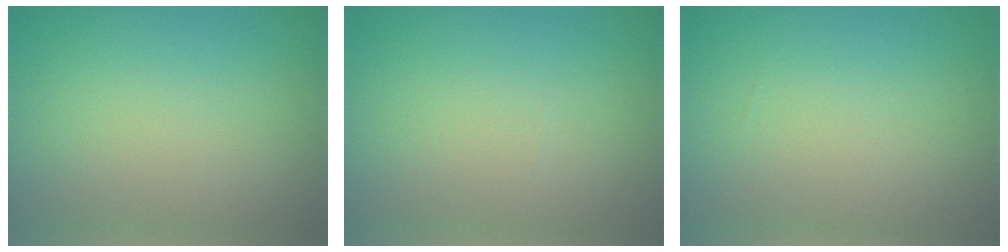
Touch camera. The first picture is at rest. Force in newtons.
{"total": 0.0}
{"total": 0.0}